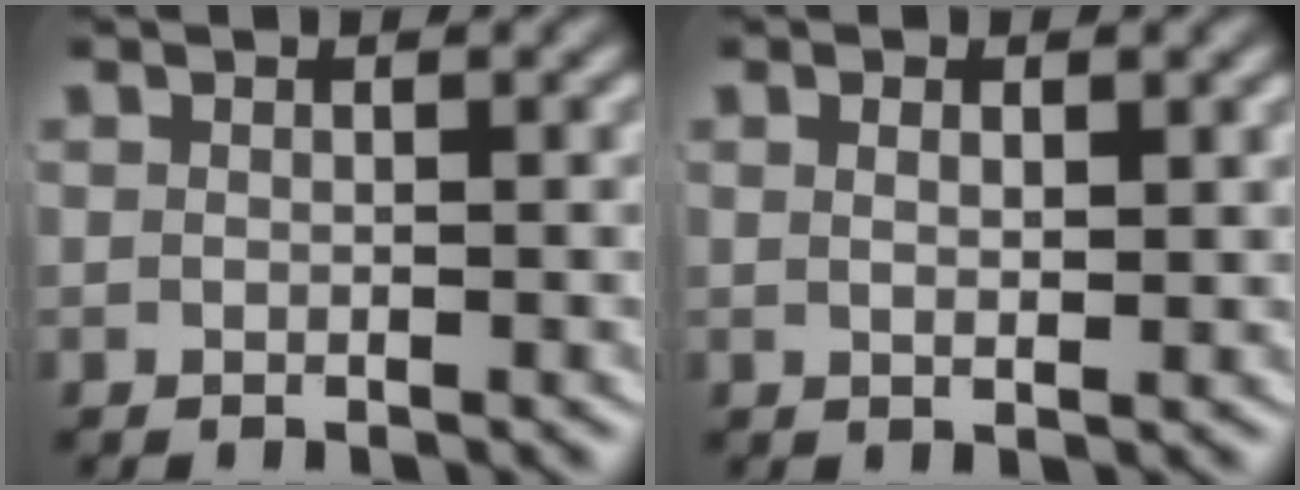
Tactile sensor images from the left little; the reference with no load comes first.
{"total": 1.0, "force": [0.4, -0.1, 0.9], "torque": [-0.013, -0.009, 0.011]}